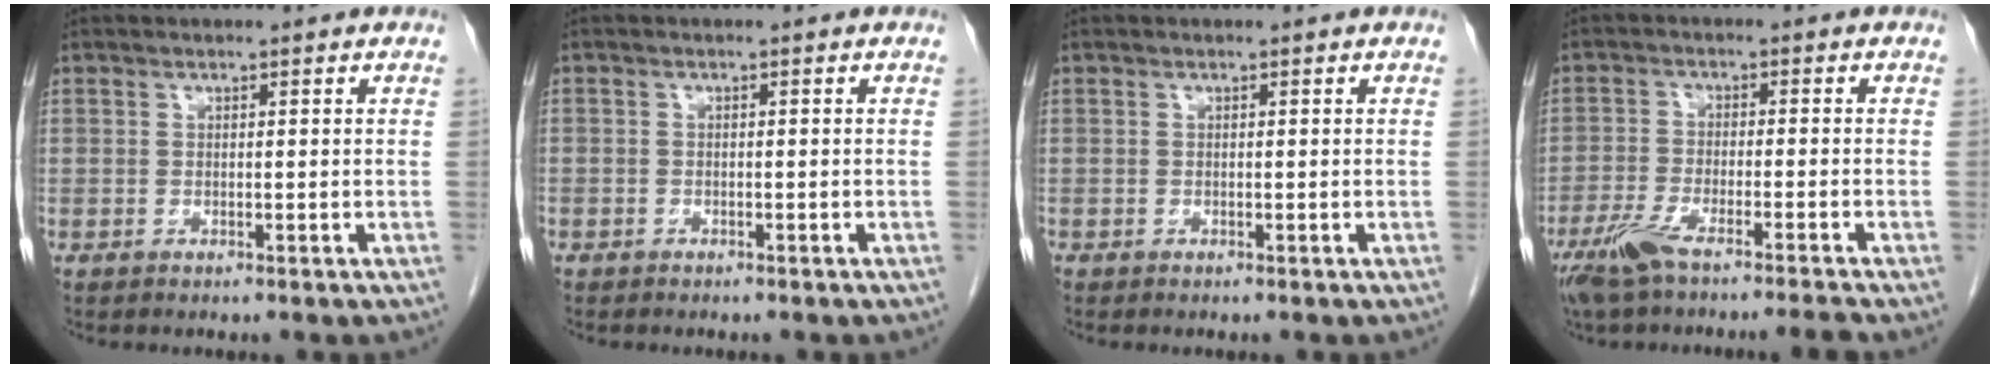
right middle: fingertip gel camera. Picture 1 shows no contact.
{"total": 0.8, "force": [-0.6, 0.5, 0.1], "torque": [-0.010, 0.002, -0.011]}
{"total": 0.0}
{"total": 8.0, "force": [-6.4, -0.4, 4.8], "torque": [-0.088, -0.017, -0.114]}